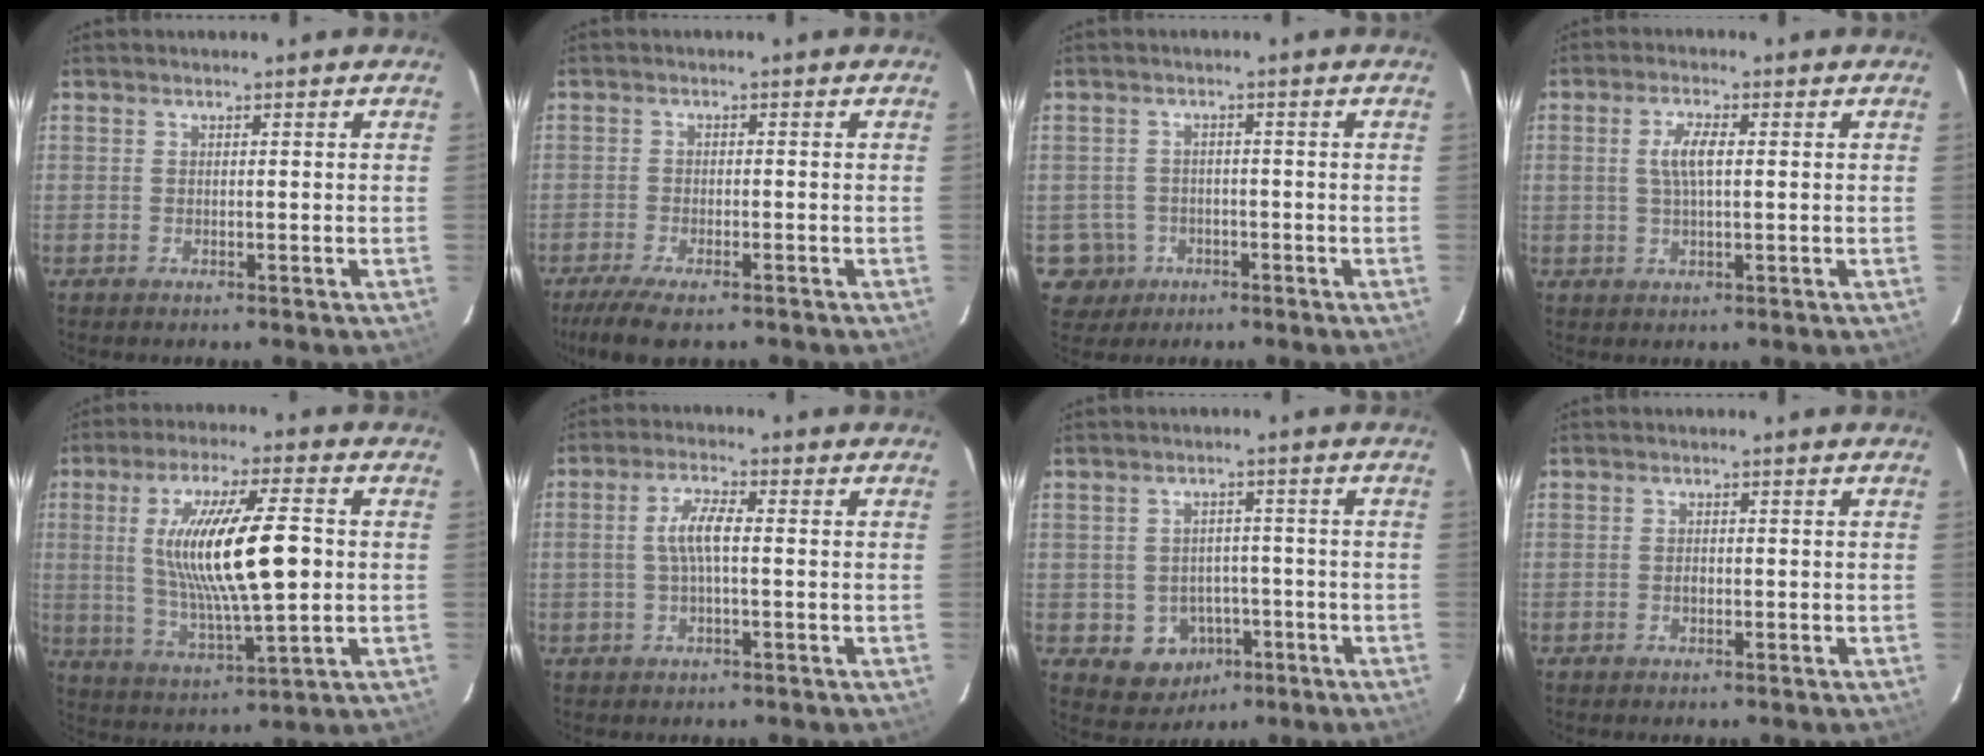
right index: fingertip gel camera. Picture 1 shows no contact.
{"total": 8.1, "force": [-6.2, 2.3, 4.7], "torque": [-0.114, -0.025, -0.110]}
{"total": 5.3, "force": [-1.9, 4.9, 0.2], "torque": [-0.015, 0.018, -0.025]}
{"total": 4.6, "force": [0.6, 1.5, 4.3], "torque": [-0.083, 0.005, 0.015]}
{"total": 17.1, "force": [1.4, 3.5, 16.7], "torque": [-0.305, -0.006, 0.036]}
{"total": 5.0, "force": [-0.1, 1.3, 4.8], "torque": [-0.093, 0.009, -0.001]}
{"total": 7.0, "force": [-2.7, 6.3, 1.5], "torque": [-0.043, 0.021, -0.014]}
{"total": 0.8, "force": [-0.3, 0.6, 0.5], "torque": [-0.009, 0.003, -0.006]}